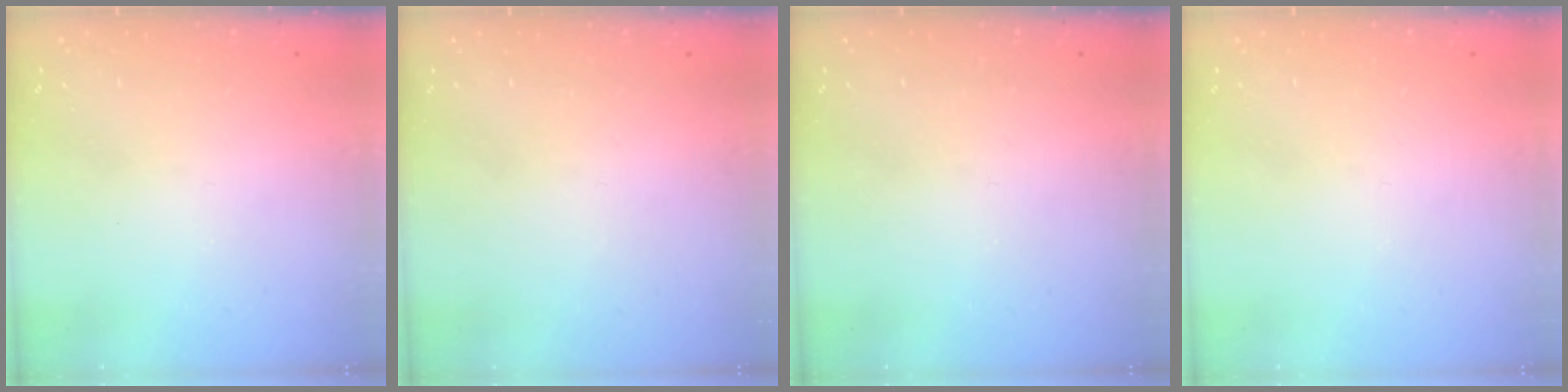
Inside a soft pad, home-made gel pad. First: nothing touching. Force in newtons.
{"total": 1.8, "press": 1.7, "slide": 0.1}
{"total": 0.0}
{"total": 0.0}